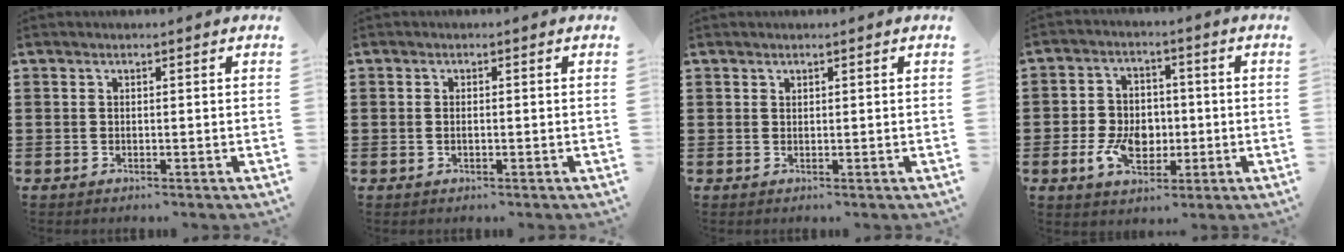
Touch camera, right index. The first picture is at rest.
{"total": 0.8, "force": [-0.1, 0.3, 0.7], "torque": [-0.016, -0.002, -0.002]}
{"total": 0.5, "force": [0.4, 0.3, 0.0], "torque": [-0.001, 0.002, 0.008]}
{"total": 7.3, "force": [-1.5, 5.1, 5.0], "torque": [-0.113, 0.010, -0.029]}